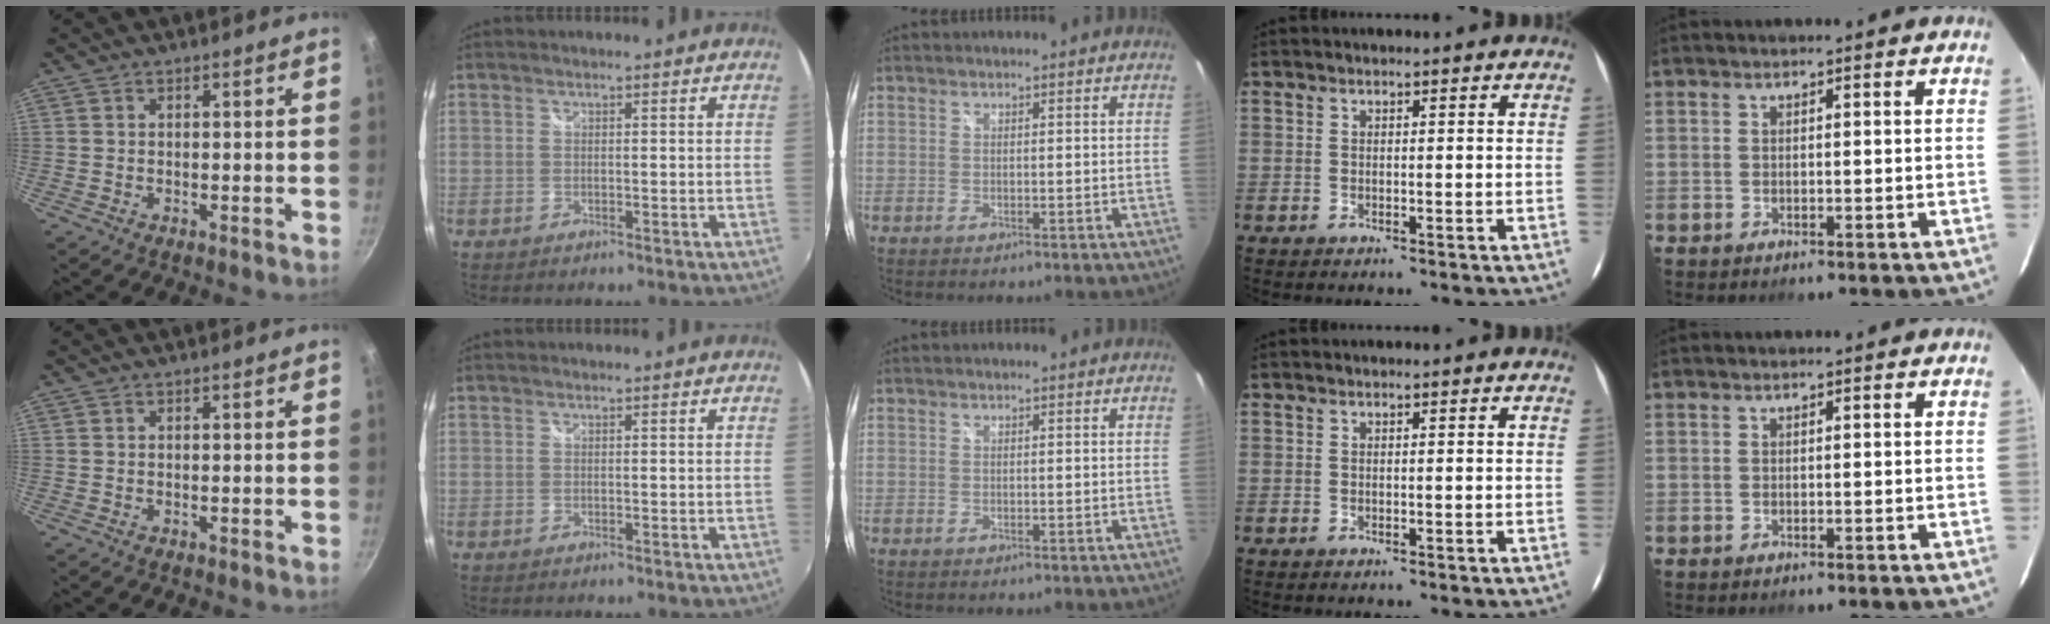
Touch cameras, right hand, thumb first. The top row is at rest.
{}